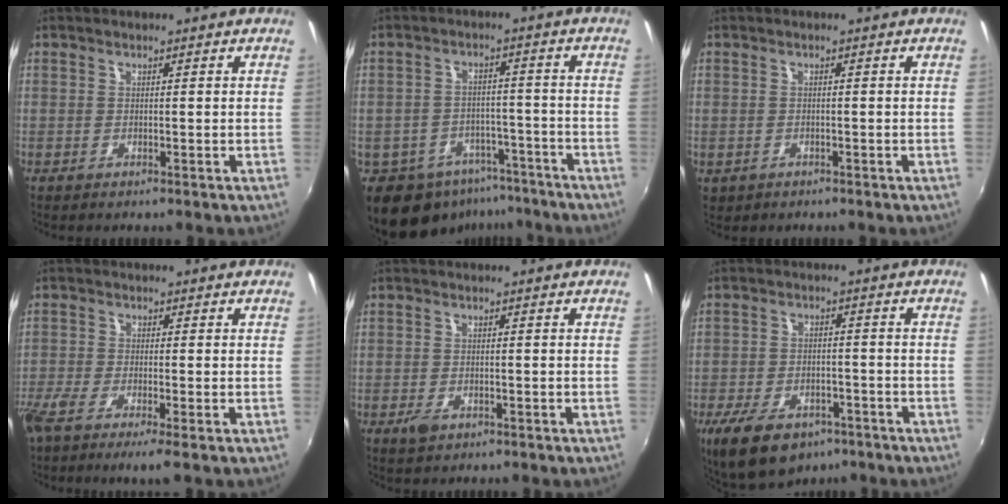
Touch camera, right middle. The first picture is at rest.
{"total": 11.8, "force": [-8.0, 7.7, 4.0], "torque": [-0.096, 0.011, -0.098]}
{"total": 1.8, "force": [-0.5, 1.6, 0.8], "torque": [-0.020, -0.004, -0.006]}
{"total": 5.6, "force": [-3.9, 0.2, 4.0], "torque": [-0.096, -0.024, -0.077]}
{"total": 2.3, "force": [-1.3, 1.4, 1.4], "torque": [-0.028, -0.005, -0.021]}
{"total": 13.0, "force": [-8.3, 7.2, 7.0], "torque": [-0.161, -0.020, -0.132]}